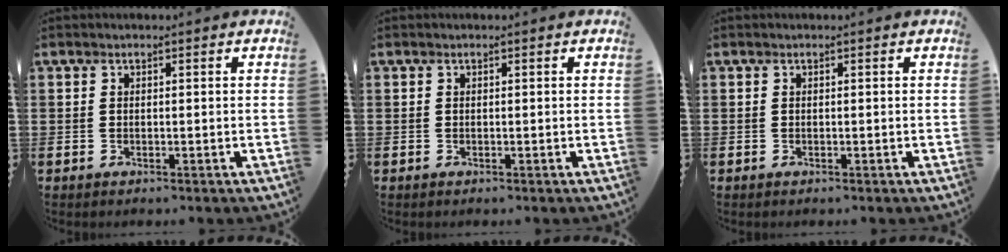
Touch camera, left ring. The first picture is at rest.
{"total": 0.0}
{"total": 0.0}